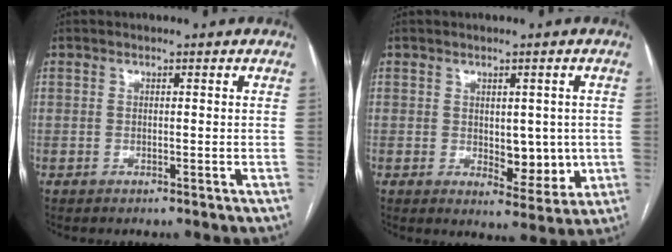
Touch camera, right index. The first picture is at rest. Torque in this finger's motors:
{"motor_torque": [0.09, 0.02, 0.10, 0.02]}